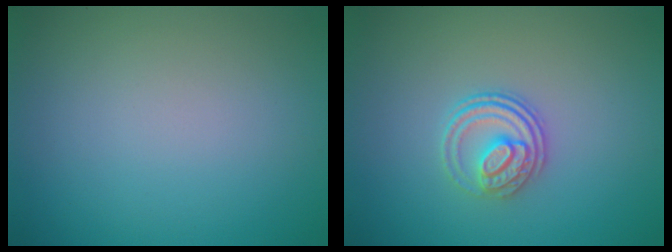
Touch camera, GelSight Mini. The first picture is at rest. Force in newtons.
{"total": 3.1, "press": 2.7, "slide": 1.6}